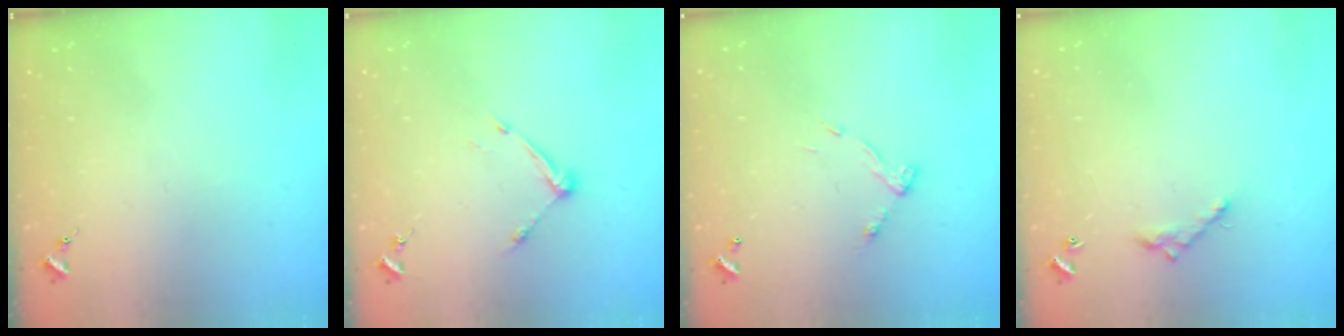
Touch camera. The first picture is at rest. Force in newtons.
{"total": 7.3, "press": 7.3, "slide": 0.5}
{"total": 6.8, "press": 6.8, "slide": 0.2}
{"total": 6.2, "press": 6.2, "slide": 0.4}